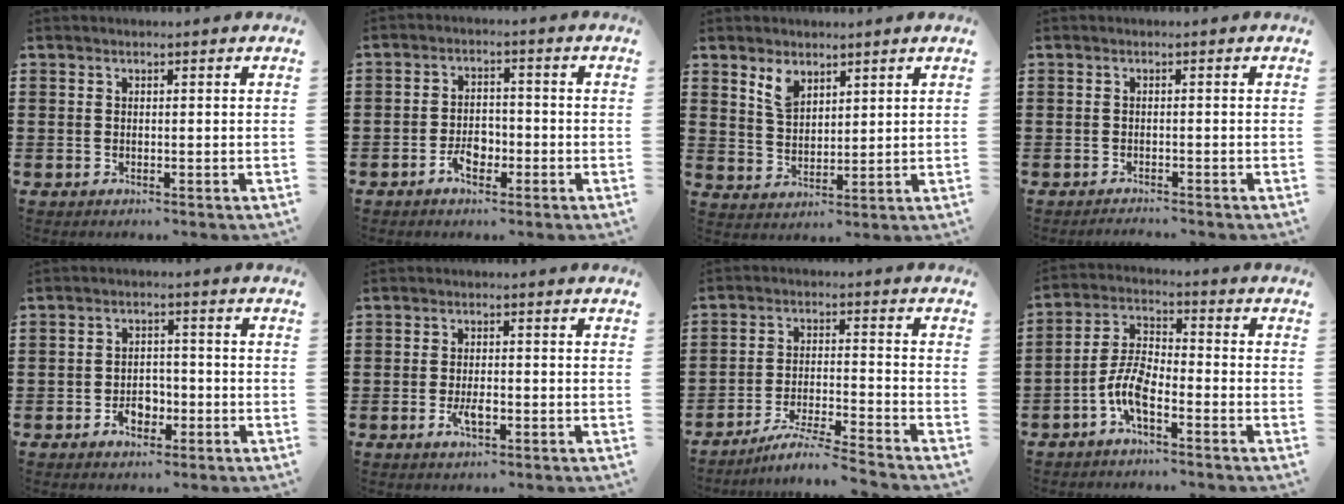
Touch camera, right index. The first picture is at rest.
{"total": 3.8, "force": [-1.9, 2.3, 2.3], "torque": [-0.049, 0.004, -0.038]}
{"total": 4.5, "force": [3.1, 2.5, 2.2], "torque": [-0.053, 0.006, 0.059]}
{"total": 0.9, "force": [-0.9, -0.1, 0.0], "torque": [-0.002, 0.001, -0.020]}
{"total": 3.9, "force": [-1.8, 2.6, 2.2], "torque": [-0.033, 0.005, -0.035]}
{"total": 3.2, "force": [-1.2, 1.2, 2.7], "torque": [-0.060, -0.002, -0.023]}
{"total": 5.9, "force": [-5.4, -0.7, 2.2], "torque": [-0.049, -0.015, -0.108]}
{"total": 6.4, "force": [-3.5, 2.2, 4.9], "torque": [-0.126, -0.005, -0.074]}